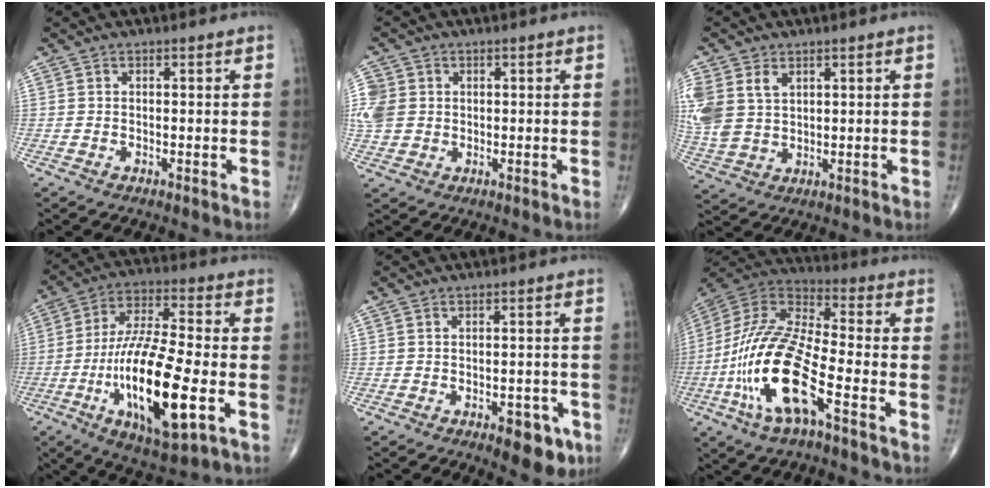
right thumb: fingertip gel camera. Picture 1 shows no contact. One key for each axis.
{"total": 10.7, "fx": 1.3, "fy": 9.5, "fz": 4.8, "tx": -0.138, "ty": 0.018, "tz": 0.036}
{"total": 12.3, "fx": 4.1, "fy": 8.8, "fz": 7.5, "tx": -0.187, "ty": 0.000, "tz": 0.096}
{"total": 21.4, "fx": -5.8, "fy": 6.4, "fz": 19.6, "tx": -0.366, "ty": 0.012, "tz": -0.091}
{"total": 6.7, "fx": -3.4, "fy": 3.1, "fz": 4.9, "tx": -0.041, "ty": 0.013, "tz": -0.038}
{"total": 19.8, "fx": -7.3, "fy": 6.3, "fz": 17.3, "tx": -0.367, "ty": 0.033, "tz": -0.137}